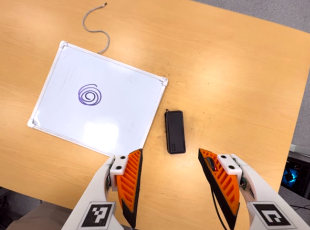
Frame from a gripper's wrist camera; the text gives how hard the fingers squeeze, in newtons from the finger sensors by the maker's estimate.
{"total": 0.0}